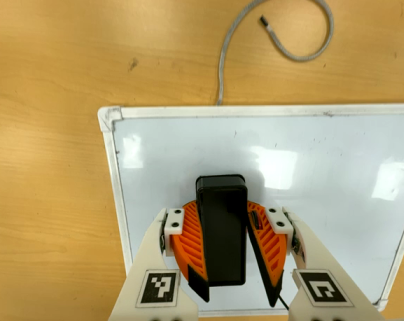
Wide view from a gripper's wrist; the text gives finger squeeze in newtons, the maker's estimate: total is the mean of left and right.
{"total": 14.0, "left": 15.9, "right": 12.2}